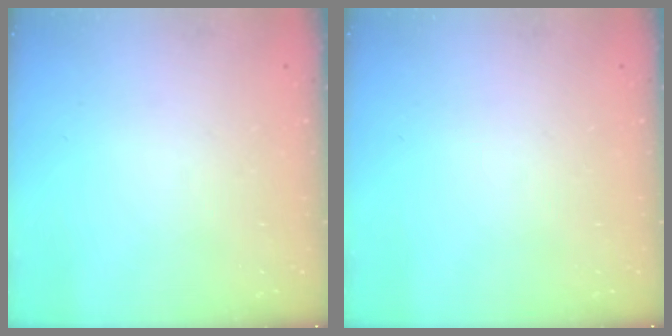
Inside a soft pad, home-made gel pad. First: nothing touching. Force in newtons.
{"total": 0.0}